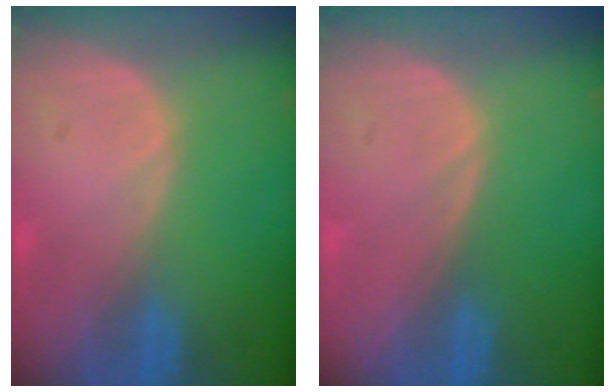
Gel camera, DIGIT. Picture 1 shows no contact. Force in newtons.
{"total": 0.0}